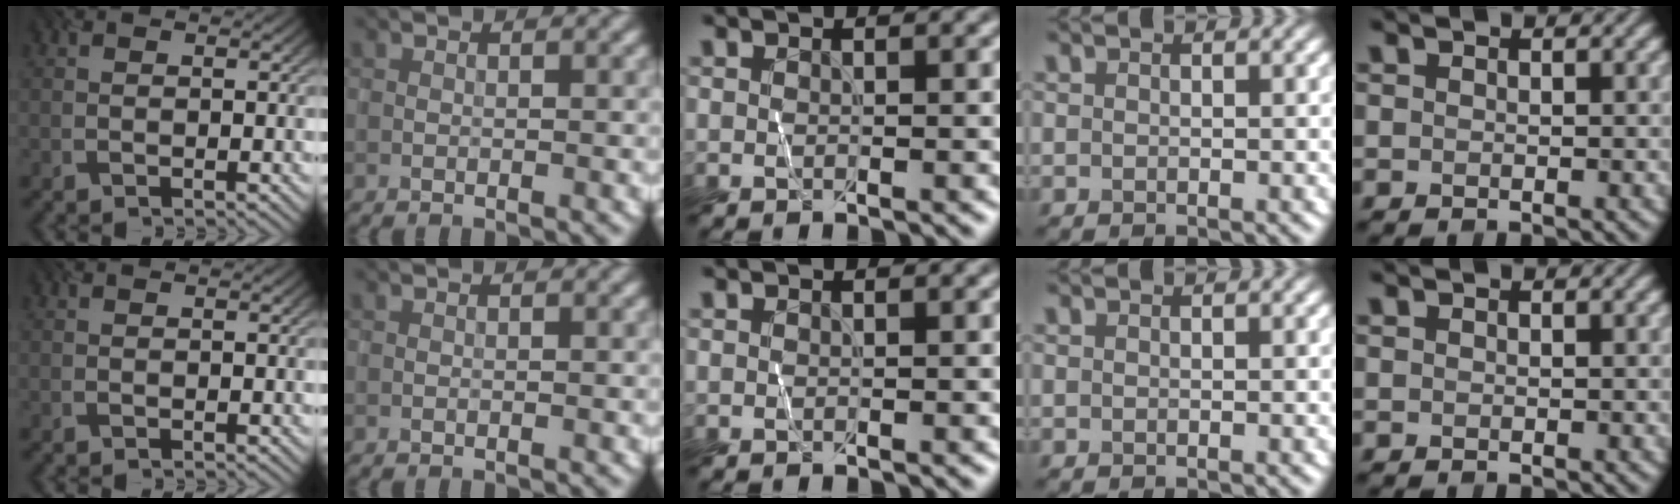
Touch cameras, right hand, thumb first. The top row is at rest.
{}